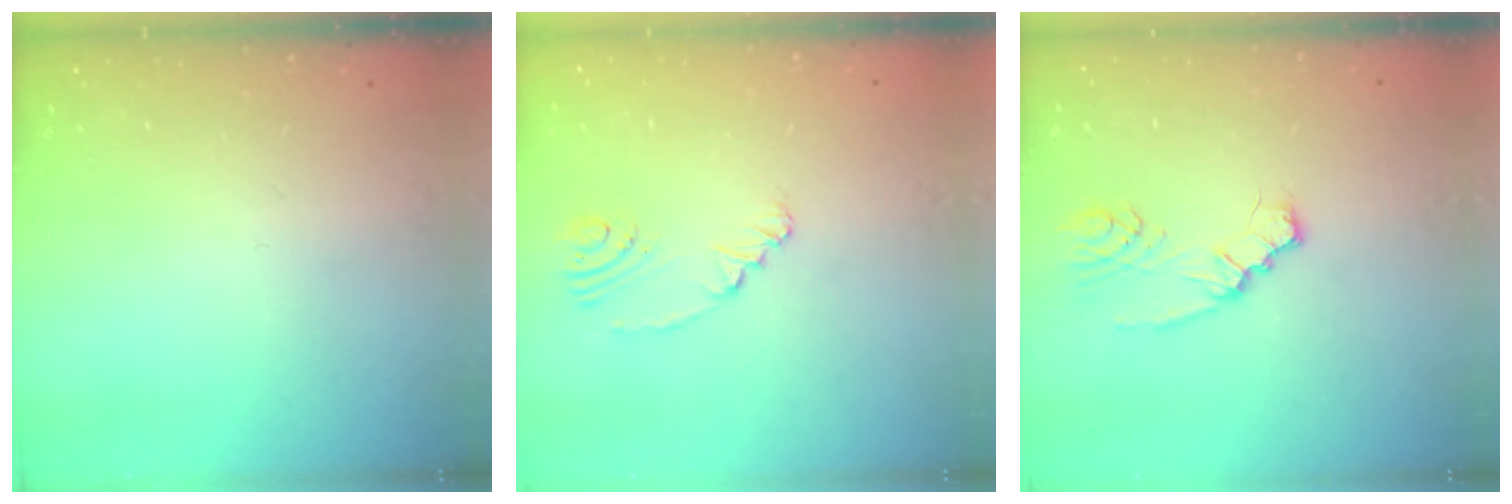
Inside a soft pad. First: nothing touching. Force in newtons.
{"total": 3.3, "press": 2.4, "slide": 2.3}
{"total": 2.8, "press": 2.7, "slide": 0.6}